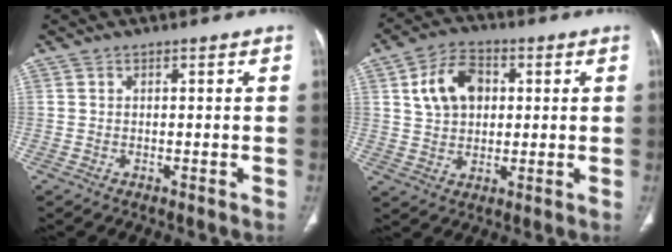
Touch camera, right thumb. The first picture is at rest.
{"total": 10.1, "force": [2.6, 7.2, 6.7], "torque": [-0.099, 0.005, 0.044]}